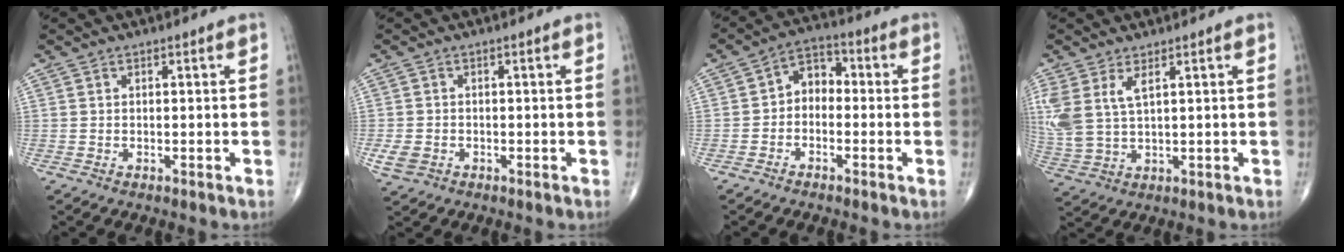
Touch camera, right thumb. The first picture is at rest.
{"total": 3.1, "force": [-1.1, 2.4, 1.7], "torque": [-0.036, 0.002, -0.015]}
{"total": 5.6, "force": [-0.9, 4.2, 3.7], "torque": [-0.038, 0.029, -0.034]}
{"total": 8.6, "force": [3.3, 4.0, 6.9], "torque": [-0.173, -0.005, 0.078]}